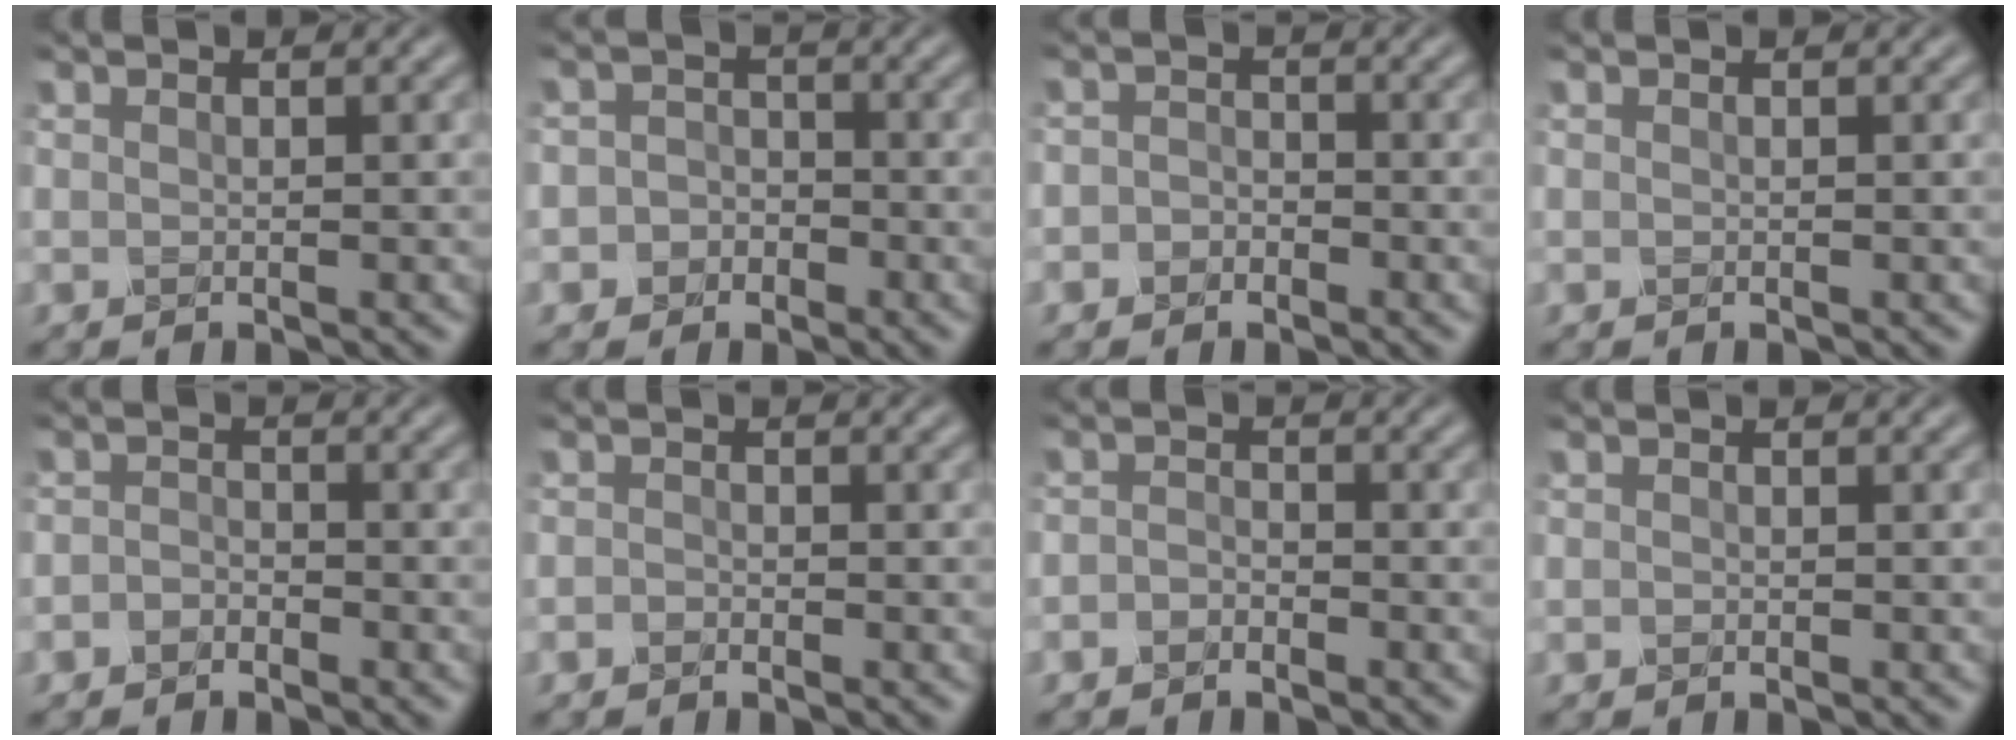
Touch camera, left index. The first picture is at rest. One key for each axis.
{"total": 2.6, "fx": -1.1, "fy": 2.3, "fz": 0.4, "tx": 0.021, "ty": 0.008, "tz": -0.038}
{"total": 1.4, "fx": -0.7, "fy": 1.1, "fz": 0.4, "tx": 0.003, "ty": 0.003, "tz": -0.021}
{"total": 0.0}
{"total": 1.2, "fx": -0.9, "fy": 0.8, "fz": 0.4, "tx": -0.005, "ty": 0.004, "tz": -0.020}
{"total": 0.6, "fx": -0.5, "fy": 0.3, "fz": 0.2, "tx": -0.002, "ty": -0.002, "tz": -0.011}
{"total": 1.2, "fx": -0.8, "fy": 0.7, "fz": 0.5, "tx": -0.008, "ty": 0.003, "tz": -0.019}
{"total": 0.0}